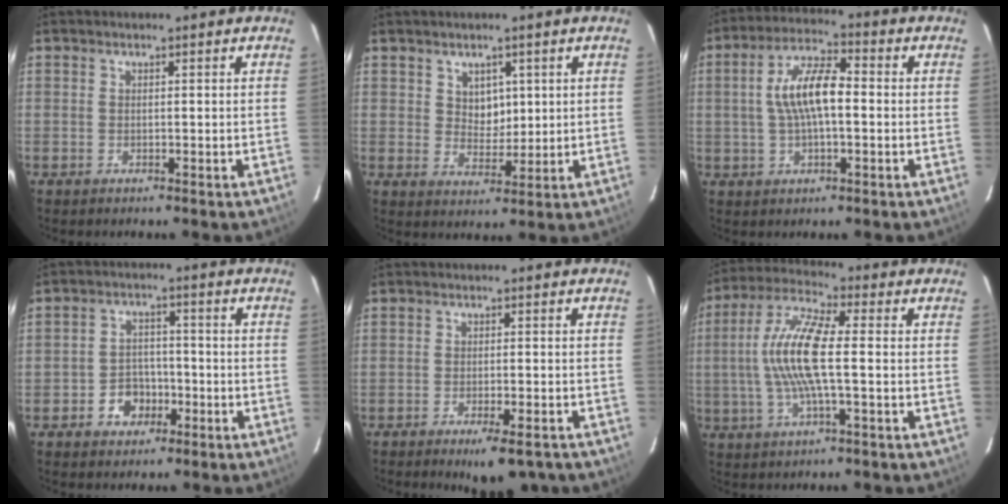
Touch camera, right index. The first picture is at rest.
{"total": 4.4, "force": [1.8, 3.5, 1.9], "torque": [-0.027, 0.002, 0.038]}
{"total": 9.7, "force": [0.0, 3.6, 9.0], "torque": [-0.174, 0.017, 0.001]}
{"total": 5.7, "force": [-2.9, 4.6, 1.8], "torque": [-0.046, 0.018, -0.034]}
{"total": 7.2, "force": [-5.3, 2.2, 4.3], "torque": [-0.073, -0.008, -0.069]}
{"total": 12.2, "force": [-0.5, 2.5, 11.9], "torque": [-0.242, 0.008, -0.015]}